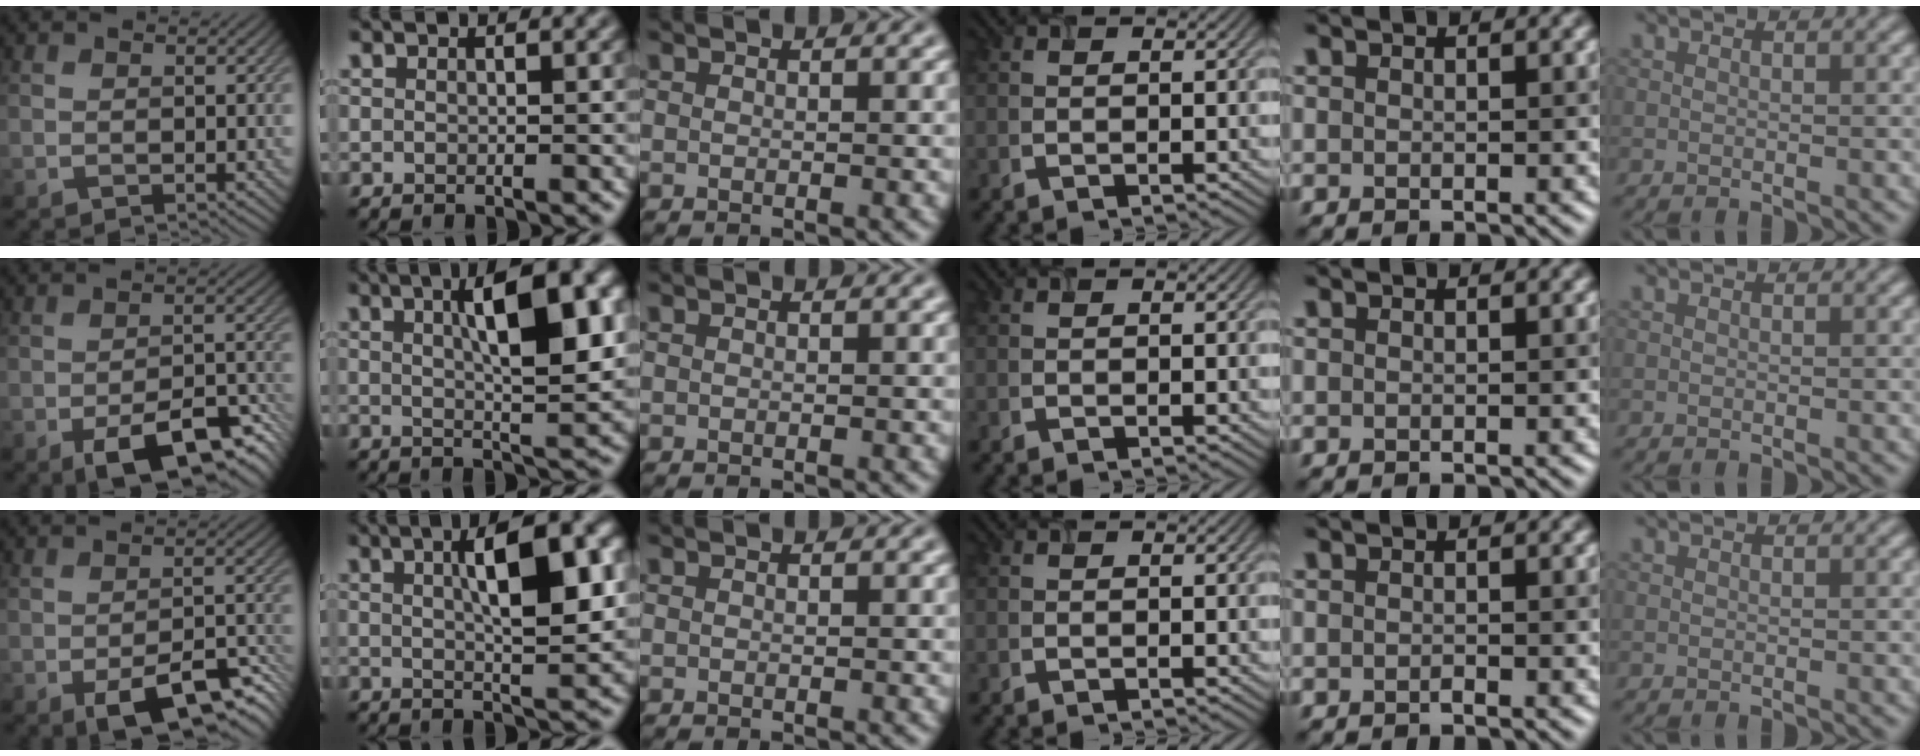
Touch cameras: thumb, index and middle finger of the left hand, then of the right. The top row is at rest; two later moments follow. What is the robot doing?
{"motion": "close", "object": "airpods case & airpods"}